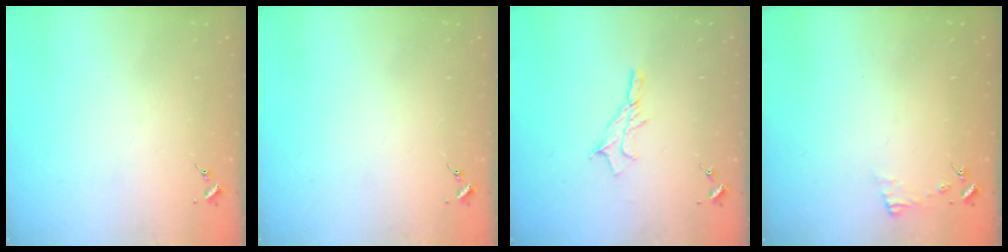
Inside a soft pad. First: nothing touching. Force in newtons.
{"total": 0.0}
{"total": 8.7, "press": 8.6, "slide": 0.5}
{"total": 4.7, "press": 4.6, "slide": 0.6}